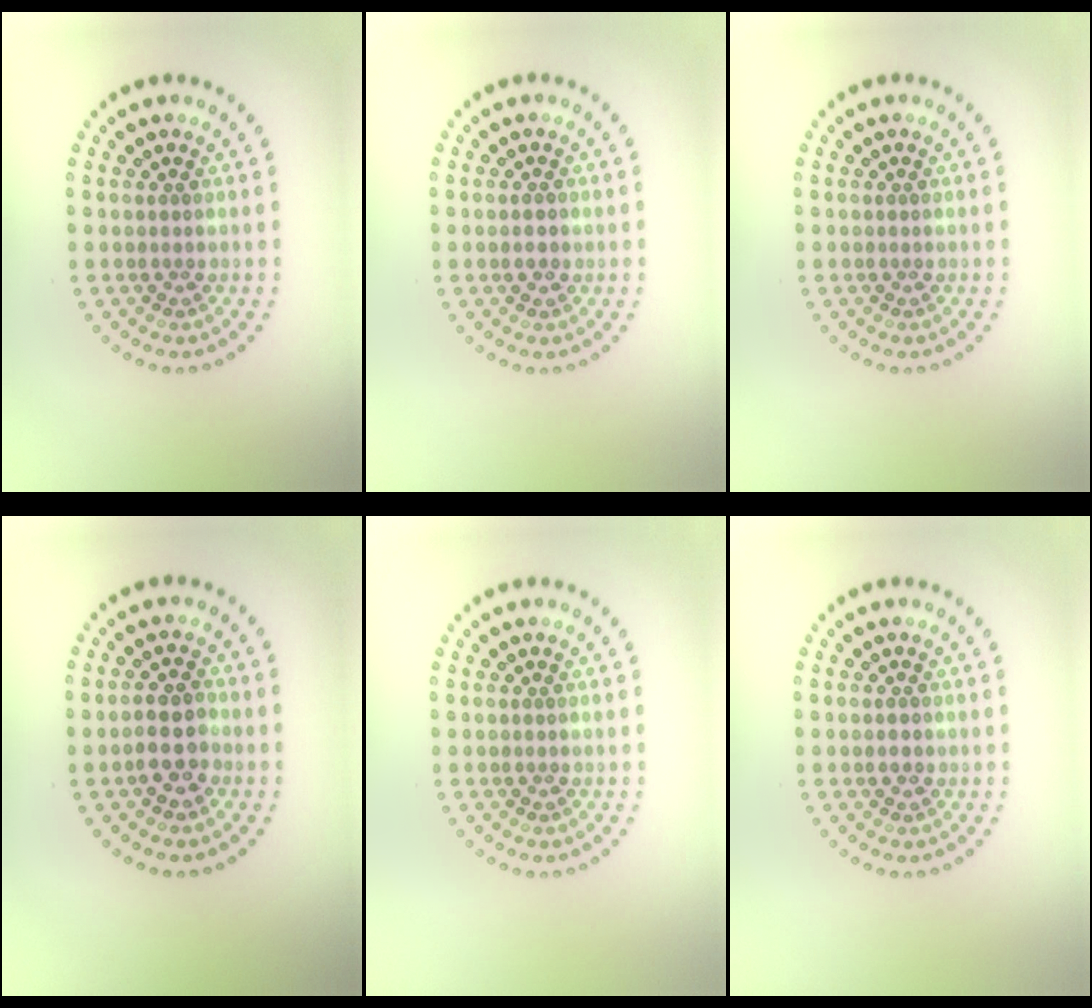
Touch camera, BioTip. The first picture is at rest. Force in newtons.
{"total": 1.4, "press": 1.4, "slide": 0.0}
{"total": 0.0}
{"total": 2.8, "press": 2.7, "slide": 0.7}
{"total": 0.0}
{"total": 1.1, "press": 1.1, "slide": 0.0}